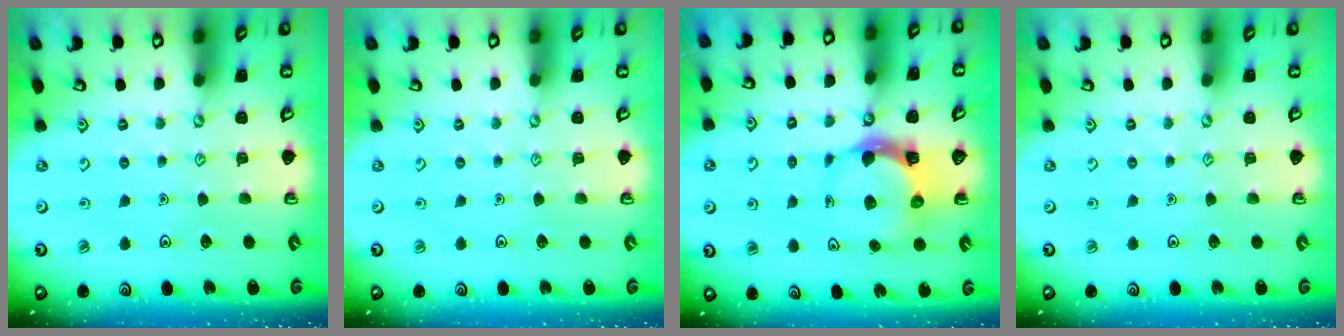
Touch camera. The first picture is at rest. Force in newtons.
{"total": 0.0}
{"total": 5.1, "press": 5.0, "slide": 0.7}
{"total": 0.0}